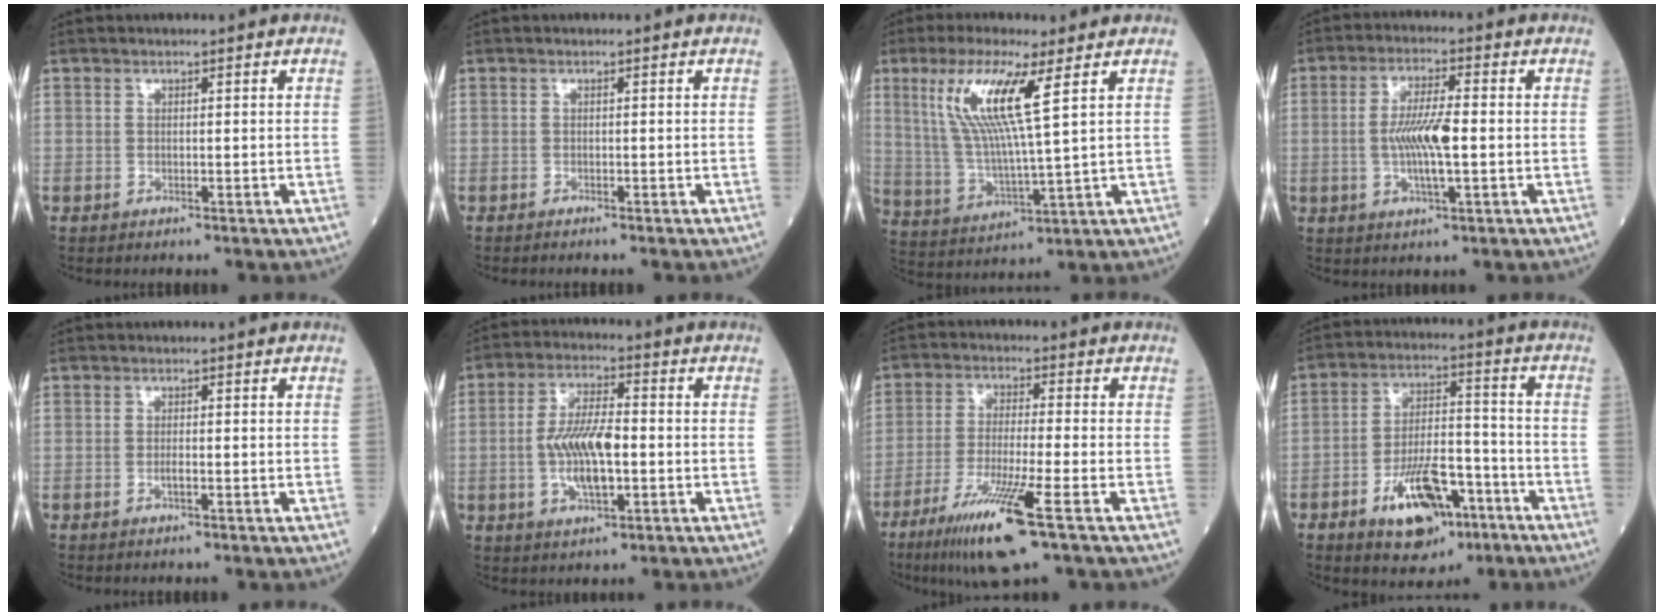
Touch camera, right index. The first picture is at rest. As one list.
[{"total": 1.0, "force": [-0.9, -0.1, 0.5], "torque": [-0.008, 0.000, -0.009]}, {"total": 11.8, "force": [4.8, 0.2, 10.8], "torque": [-0.234, -0.001, 0.097]}, {"total": 7.2, "force": [-0.6, 0.9, 7.1], "torque": [-0.142, -0.001, -0.012]}, {"total": 0.9, "force": [-0.3, 0.0, 0.8], "torque": [-0.020, 0.000, -0.004]}, {"total": 9.2, "force": [-1.1, 2.7, 8.7], "torque": [-0.177, 0.004, -0.020]}, {"total": 11.3, "force": [-6.1, -0.3, 9.5], "torque": [-0.191, -0.030, -0.108]}, {"total": 12.6, "force": [-6.6, 5.4, 9.2], "torque": [-0.161, 0.007, -0.101]}]